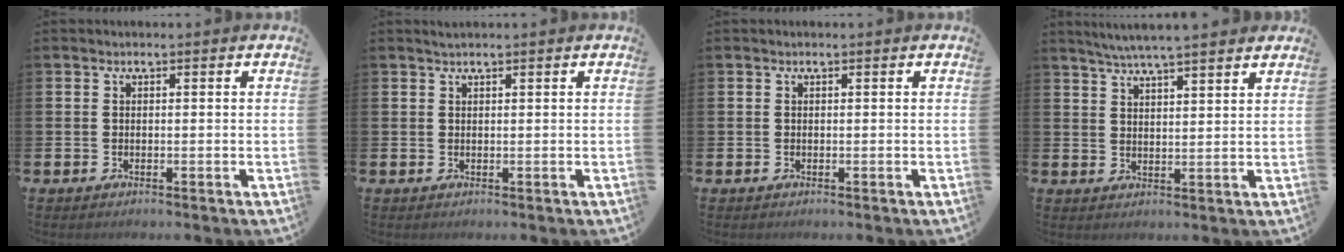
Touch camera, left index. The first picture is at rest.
{"total": 0.8, "force": [0.8, 0.0, 0.3], "torque": [-0.006, 0.001, 0.014]}
{"total": 0.0}
{"total": 5.2, "force": [4.9, -0.2, 1.5], "torque": [-0.050, -0.015, 0.090]}